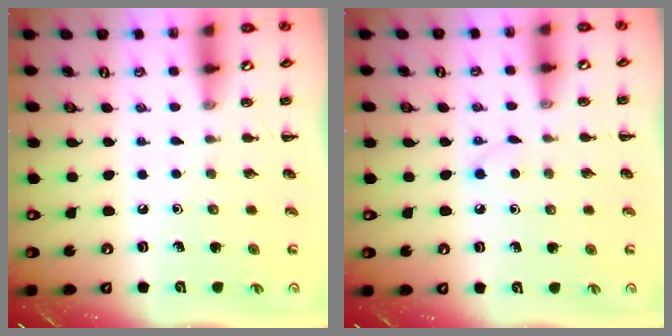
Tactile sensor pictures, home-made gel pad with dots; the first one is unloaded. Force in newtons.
{"total": 2.2, "press": 2.0, "slide": 0.8}